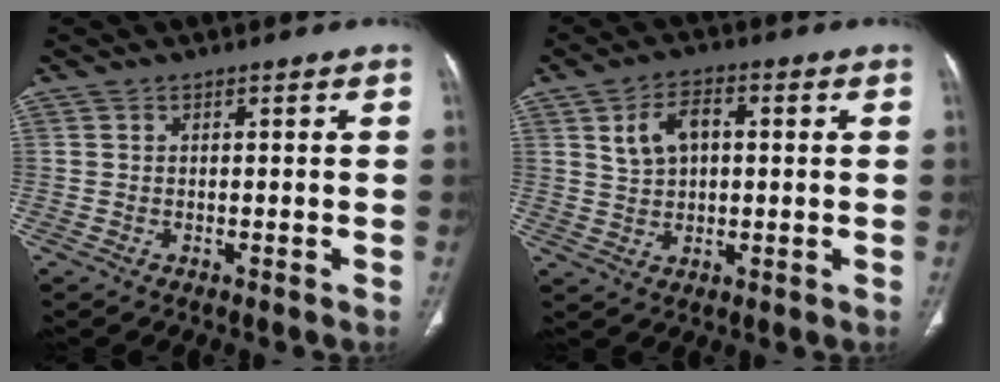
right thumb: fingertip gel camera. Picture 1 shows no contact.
{"total": 7.0, "force": [1.8, 4.4, 5.1], "torque": [-0.081, 0.008, 0.033]}